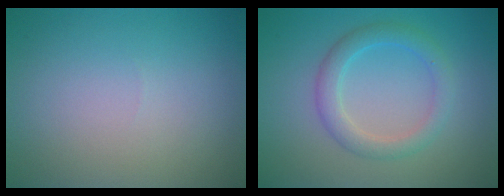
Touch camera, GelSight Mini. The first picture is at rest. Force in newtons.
{"total": 3.0, "press": 3.0, "slide": 0.1}